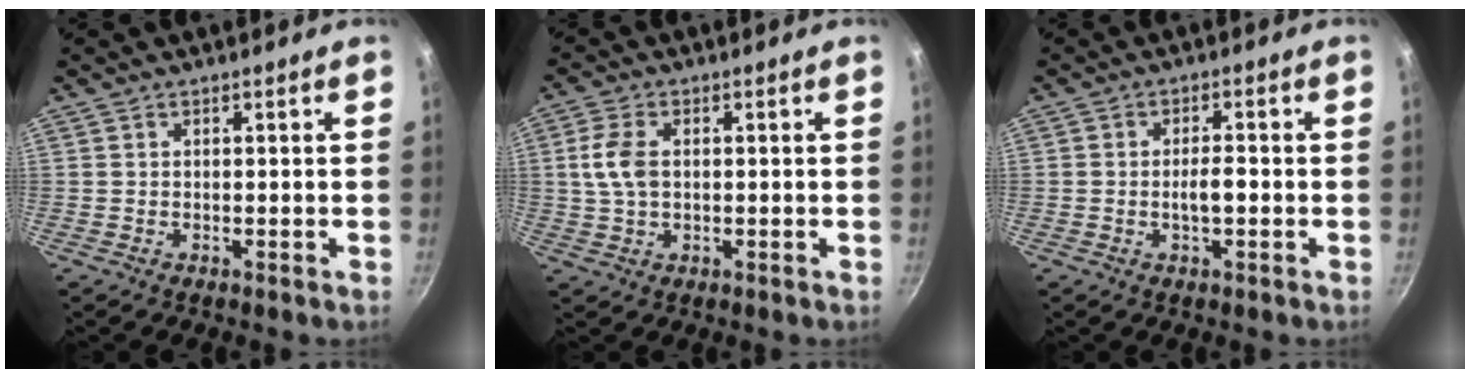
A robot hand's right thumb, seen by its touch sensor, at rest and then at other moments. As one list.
[{"total": 6.1, "force": [0.6, 3.8, 4.6], "torque": [-0.091, 0.005, 0.011]}, {"total": 3.5, "force": [-0.7, 1.3, 3.2], "torque": [-0.048, 0.013, -0.012]}]